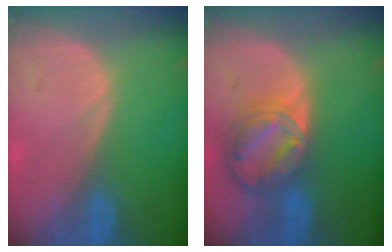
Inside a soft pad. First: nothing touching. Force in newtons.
{"total": 8.7, "press": 7.4, "slide": 4.6}